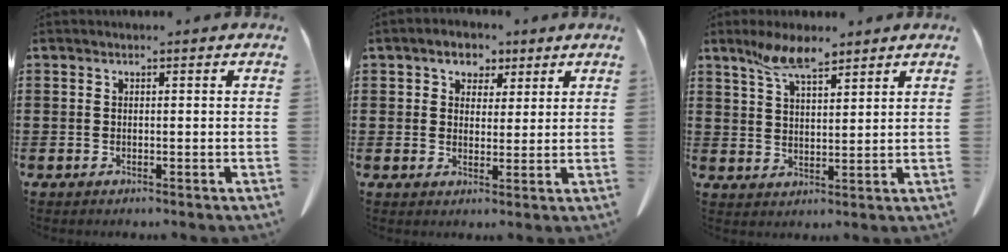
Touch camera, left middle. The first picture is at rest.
{"total": 3.9, "force": [2.6, 2.8, 0.9], "torque": [-0.028, 0.010, 0.043]}
{"total": 5.3, "force": [3.6, 1.6, 3.4], "torque": [-0.078, 0.005, 0.065]}